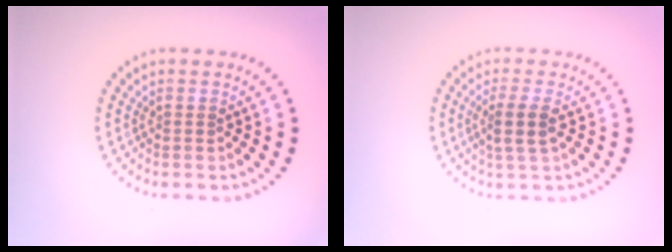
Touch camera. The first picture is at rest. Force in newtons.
{"total": 2.3, "press": 1.9, "slide": 1.3}